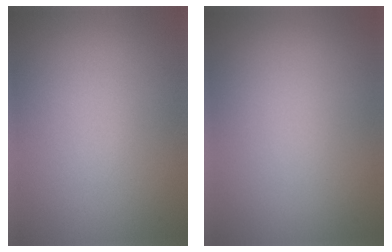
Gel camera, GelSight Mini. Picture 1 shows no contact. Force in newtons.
{"total": 0.0}